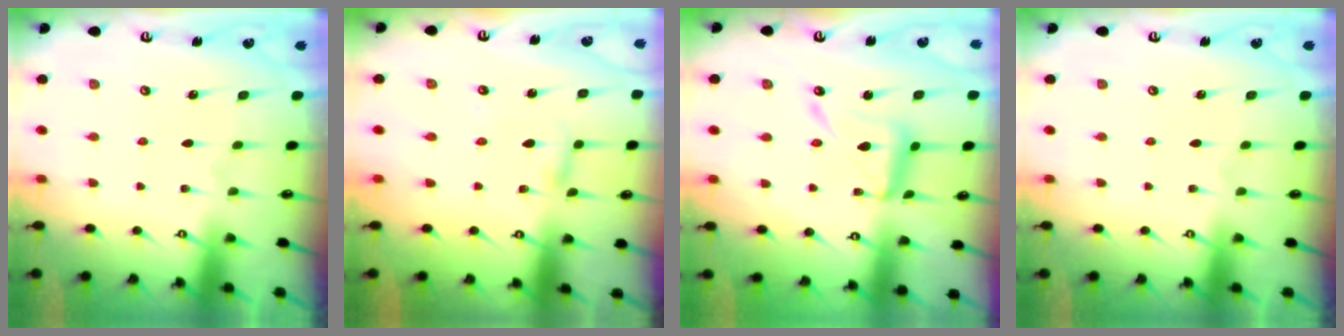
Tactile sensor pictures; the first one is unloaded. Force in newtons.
{"total": 2.6, "press": 2.6, "slide": 0.2}
{"total": 12.9, "press": 12.8, "slide": 1.0}
{"total": 0.0}